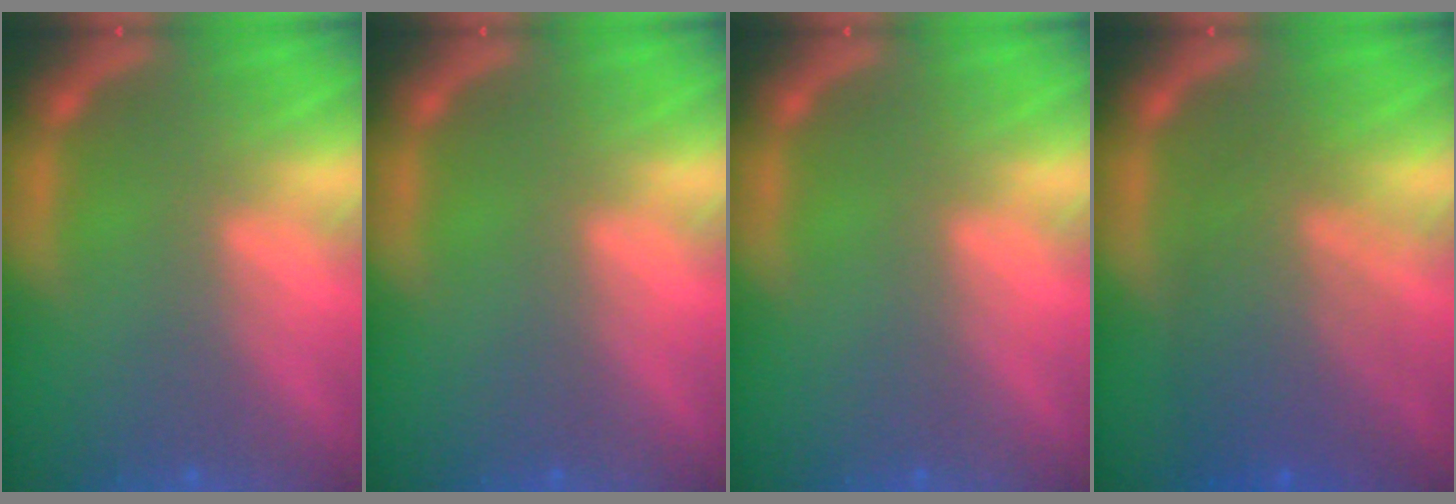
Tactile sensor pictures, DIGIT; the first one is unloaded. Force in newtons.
{"total": 0.0}
{"total": 0.0}
{"total": 7.0}